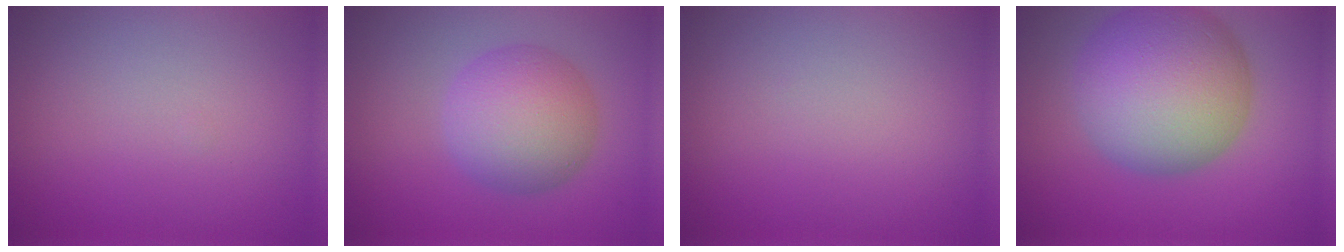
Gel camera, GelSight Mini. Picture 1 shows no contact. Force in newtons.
{"total": 6.3, "press": 6.3, "slide": 0.1}
{"total": 0.0}
{"total": 11.7, "press": 11.7, "slide": 0.4}